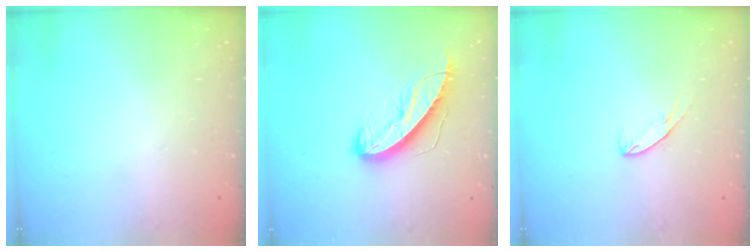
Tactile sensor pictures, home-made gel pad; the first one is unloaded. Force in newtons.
{"total": 11.0, "press": 11.0, "slide": 1.0}
{"total": 5.2, "press": 5.2, "slide": 0.3}